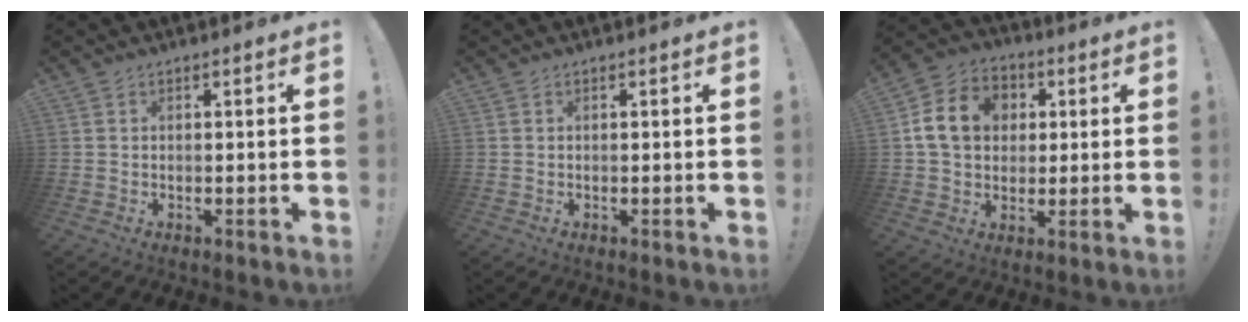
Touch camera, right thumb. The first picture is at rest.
{"total": 0.0}
{"total": 14.0, "force": [2.9, 11.4, 7.6], "torque": [-0.115, 0.005, 0.061]}